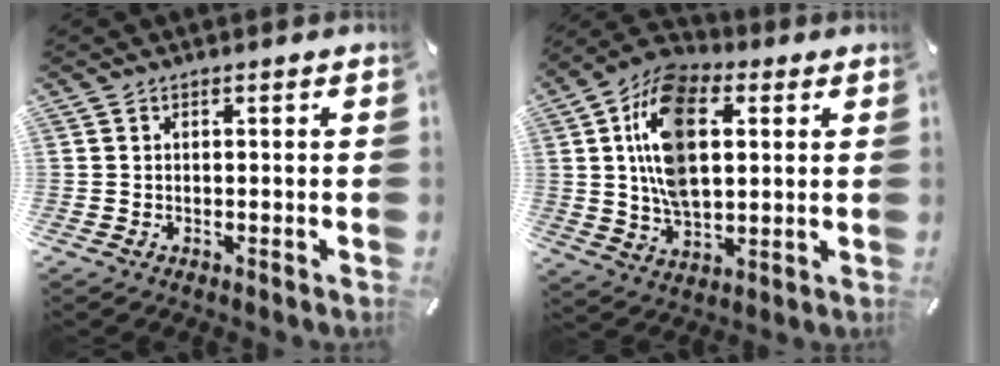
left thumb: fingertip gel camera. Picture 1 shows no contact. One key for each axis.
{"total": 17.6, "fx": 4.3, "fy": 10.9, "fz": 13.1, "tx": -0.280, "ty": 0.004, "tz": 0.075}